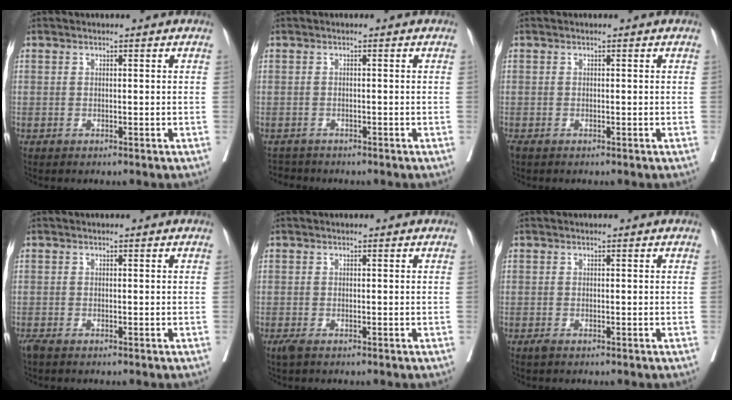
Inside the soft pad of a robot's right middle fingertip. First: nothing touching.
{"total": 1.7, "force": [-1.6, 0.5, -0.4], "torque": [0.006, -0.005, -0.028]}
{"total": 0.9, "force": [-0.7, 0.3, 0.4], "torque": [-0.011, -0.004, -0.013]}
{"total": 1.2, "force": [-1.0, 0.2, 0.6], "torque": [-0.019, -0.007, -0.020]}
{"total": 1.1, "force": [-0.7, 0.2, 0.8], "torque": [-0.021, -0.006, -0.013]}
{"total": 0.6, "force": [-0.4, 0.1, 0.4], "torque": [-0.011, -0.003, -0.008]}